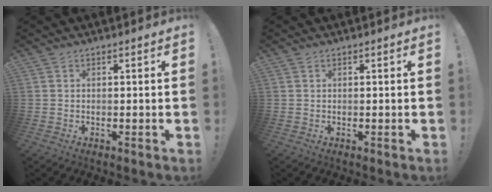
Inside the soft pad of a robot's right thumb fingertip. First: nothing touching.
{"total": 0.0}